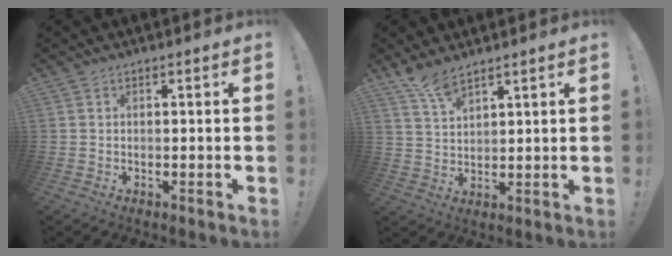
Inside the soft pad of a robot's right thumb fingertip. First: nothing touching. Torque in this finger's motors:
{"motor_torque": [0.02, 1.11, 0.15, 0.05, 0.00]}